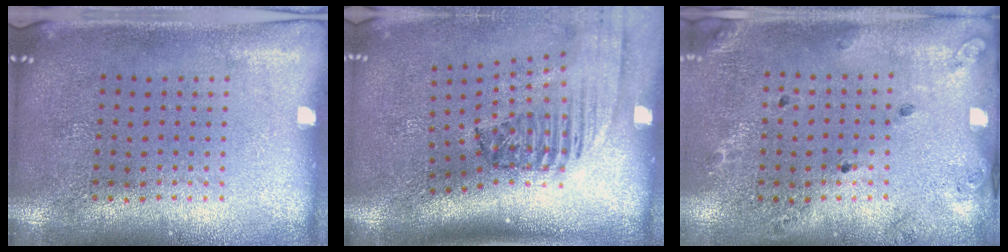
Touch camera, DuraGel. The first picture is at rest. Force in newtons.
{"total": 2.3, "press": 1.6, "slide": 1.7}
{"total": 1.3, "press": 1.2, "slide": 0.6}